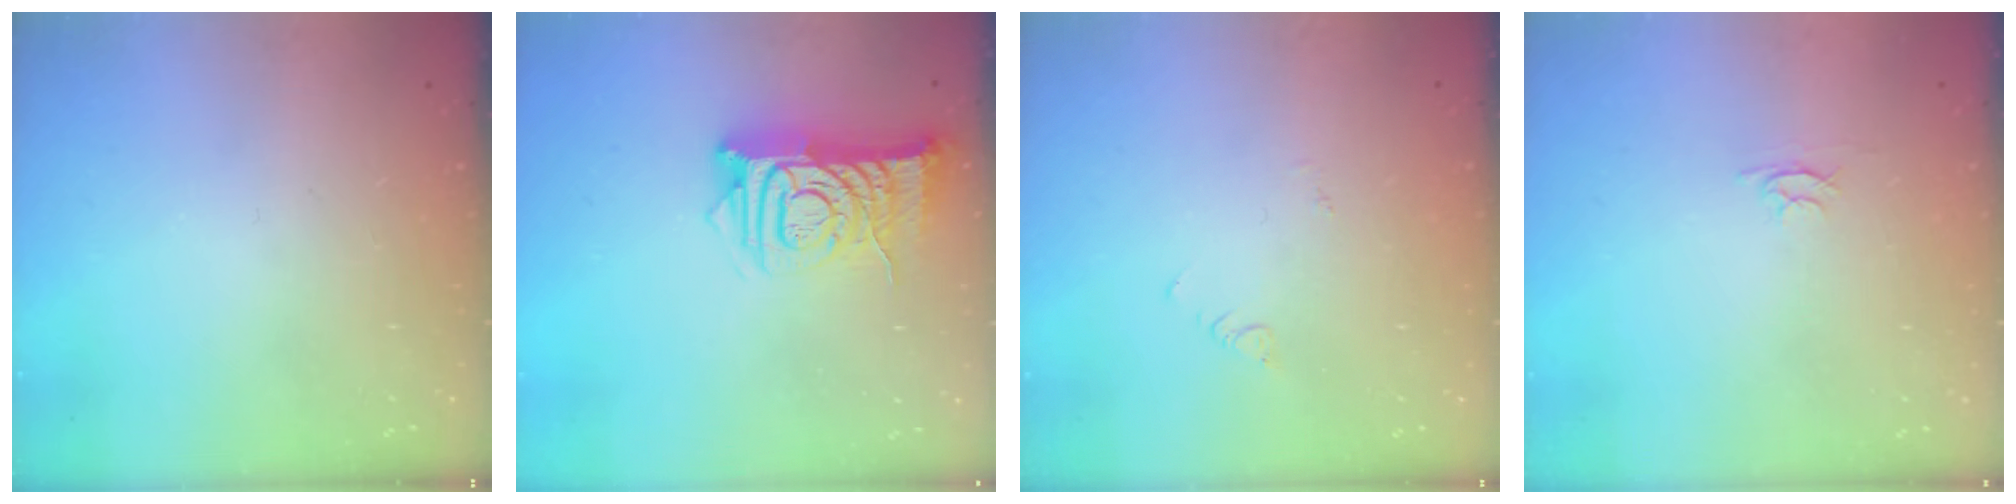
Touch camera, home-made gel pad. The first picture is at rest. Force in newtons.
{"total": 11.6, "press": 11.6, "slide": 1.1}
{"total": 1.9, "press": 1.9, "slide": 0.4}
{"total": 2.4, "press": 2.4, "slide": 0.3}